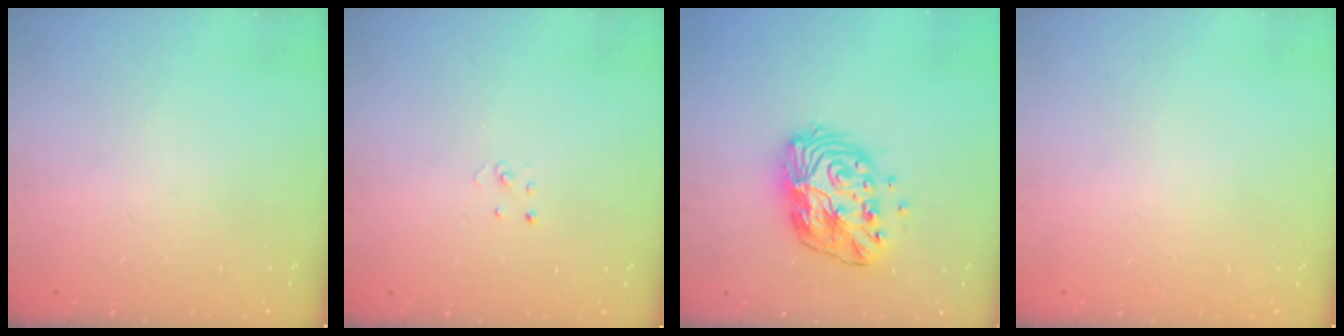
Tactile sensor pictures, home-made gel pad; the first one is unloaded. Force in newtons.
{"total": 1.9, "press": 1.9, "slide": 0.2}
{"total": 13.5, "press": 13.5, "slide": 1.0}
{"total": 0.0}